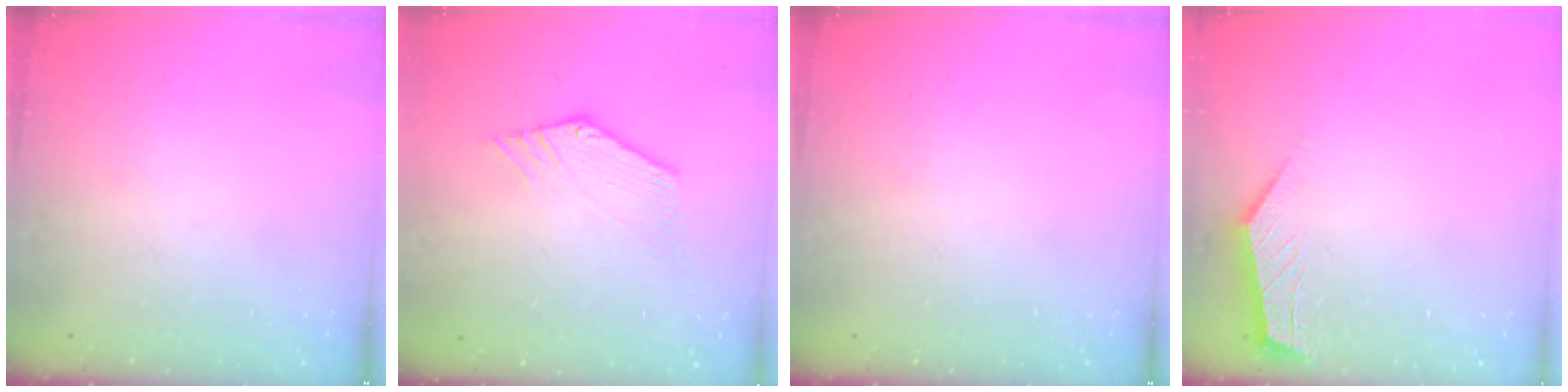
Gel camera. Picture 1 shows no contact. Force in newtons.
{"total": 0.0}
{"total": 0.0}
{"total": 2.2, "press": 2.2, "slide": 0.3}